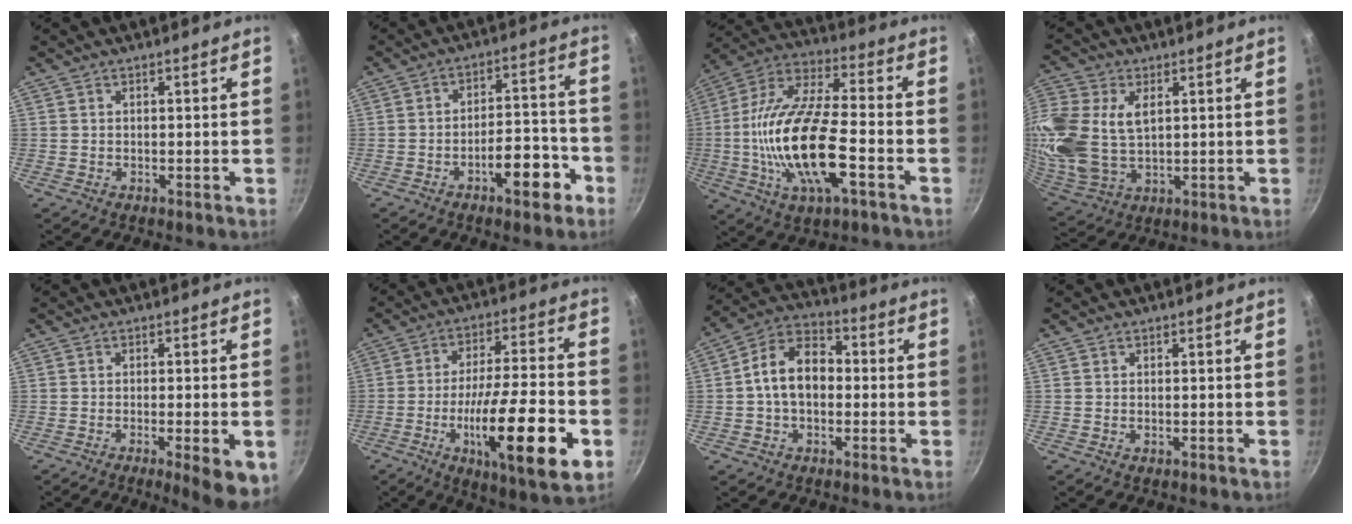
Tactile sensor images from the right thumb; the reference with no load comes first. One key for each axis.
{"total": 9.9, "fx": -5.1, "fy": 3.9, "fz": 7.5, "tx": -0.079, "ty": 0.052, "tz": -0.068}
{"total": 21.3, "fx": -5.2, "fy": 7.8, "fz": 19.1, "tx": -0.370, "ty": 0.025, "tz": -0.108}
{"total": 17.8, "fx": 3.7, "fy": 11.7, "fz": 12.8, "tx": -0.294, "ty": -0.010, "tz": 0.079}
{"total": 8.2, "fx": -3.1, "fy": 1.7, "fz": 7.4, "tx": -0.089, "ty": 0.003, "tz": -0.040}
{"total": 21.7, "fx": -7.1, "fy": 5.2, "fz": 19.9, "tx": -0.307, "ty": 0.018, "tz": -0.112}
{"total": 11.3, "fx": -0.3, "fy": 7.8, "fz": 8.1, "tx": -0.108, "ty": 0.037, "tz": -0.025}
{"total": 0.6, "fx": -0.2, "fy": 0.2, "fz": 0.5, "tx": -0.008, "ty": 0.000, "tz": -0.003}